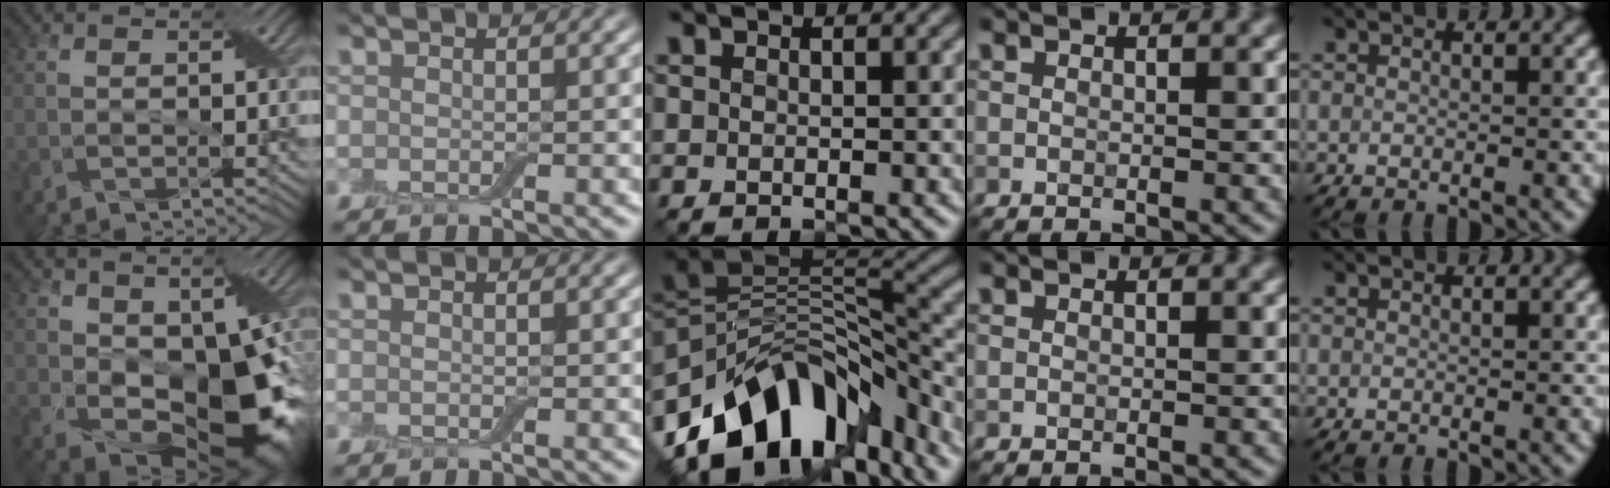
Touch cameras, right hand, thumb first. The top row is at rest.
{"thumb": {"total": 14.1, "force": [0.0, 8.7, 11.1], "torque": [-0.180, -0.021, 0.010]}, "middle": {"total": 13.4, "force": [-7.7, 7.7, 7.9], "torque": [-0.145, 0.013, -0.135]}}